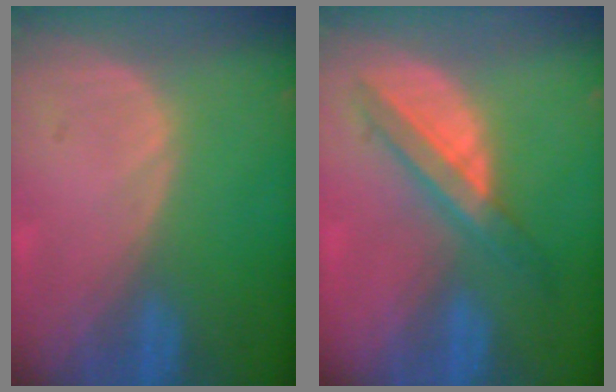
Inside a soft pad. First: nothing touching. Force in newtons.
{"total": 5.7, "press": 5.6, "slide": 1.4}